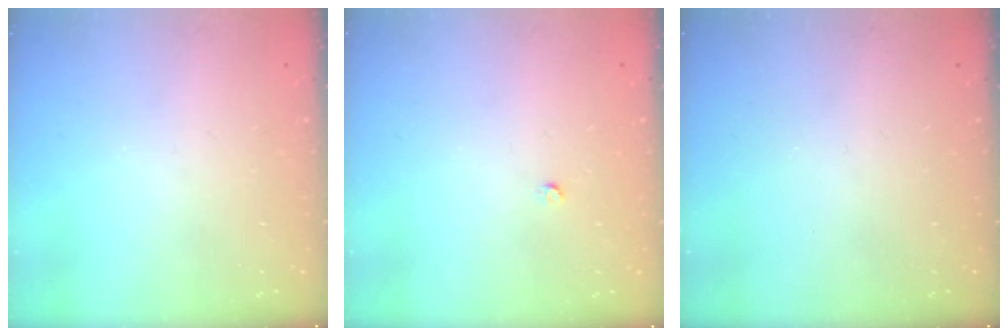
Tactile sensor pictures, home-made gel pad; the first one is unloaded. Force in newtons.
{"total": 2.2, "press": 2.2, "slide": 0.3}
{"total": 0.0}